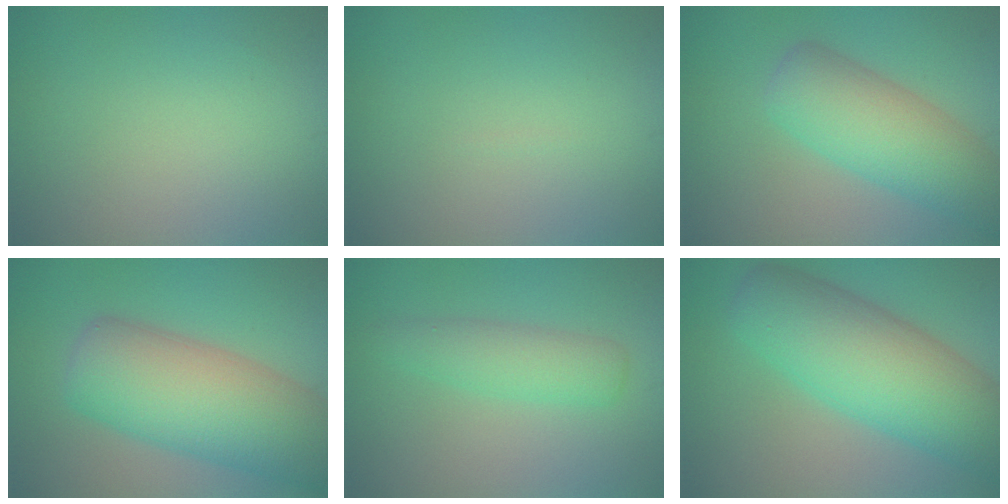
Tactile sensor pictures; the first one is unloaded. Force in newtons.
{"total": 0.0}
{"total": 6.7, "press": 6.7, "slide": 0.4}
{"total": 10.4, "press": 10.4, "slide": 0.4}
{"total": 2.9, "press": 2.9, "slide": 0.1}
{"total": 10.2, "press": 10.2, "slide": 0.2}